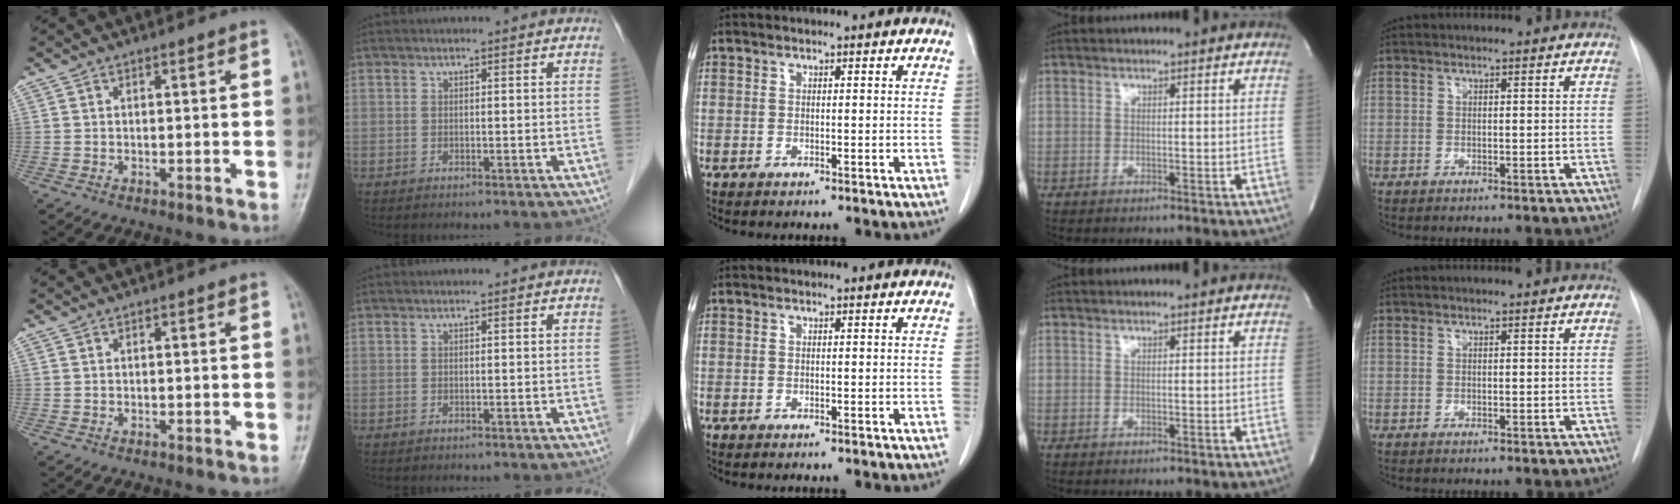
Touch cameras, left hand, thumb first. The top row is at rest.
{}